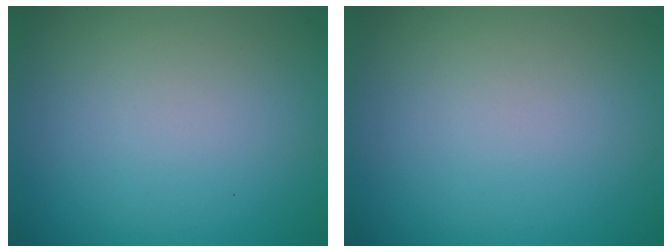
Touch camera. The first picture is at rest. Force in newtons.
{"total": 0.0}